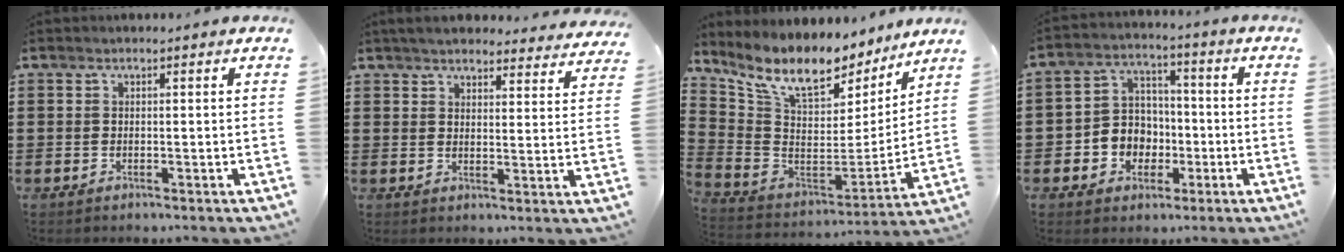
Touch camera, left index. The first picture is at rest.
{"total": 4.3, "force": [4.2, 0.3, 0.8], "torque": [-0.032, -0.018, 0.076]}
{"total": 11.1, "force": [8.7, 3.9, 5.6], "torque": [-0.142, -0.059, 0.153]}
{"total": 6.2, "force": [-1.5, 5.9, 1.5], "torque": [-0.053, 0.012, -0.029]}